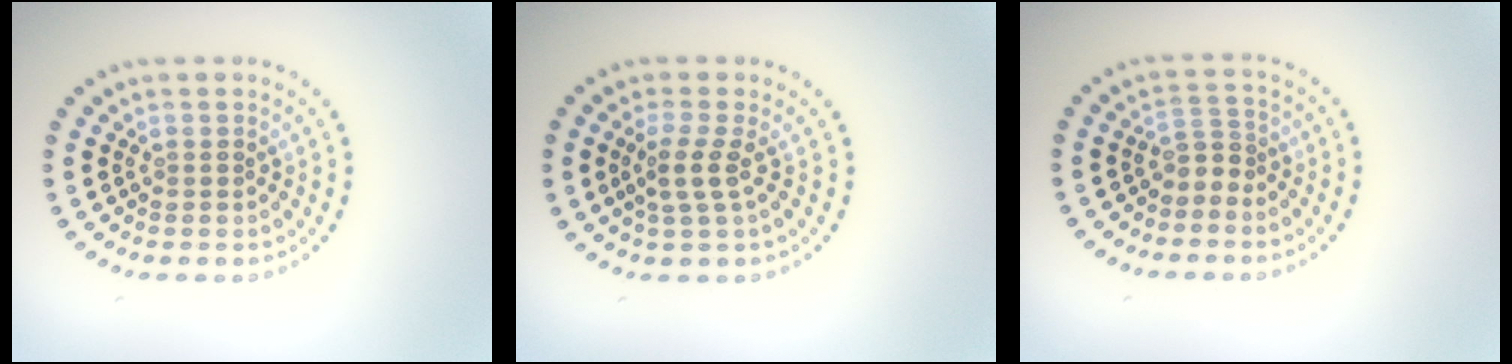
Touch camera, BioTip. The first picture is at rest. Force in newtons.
{"total": 2.2, "press": 1.7, "slide": 1.4}
{"total": 1.8, "press": 1.1, "slide": 1.4}